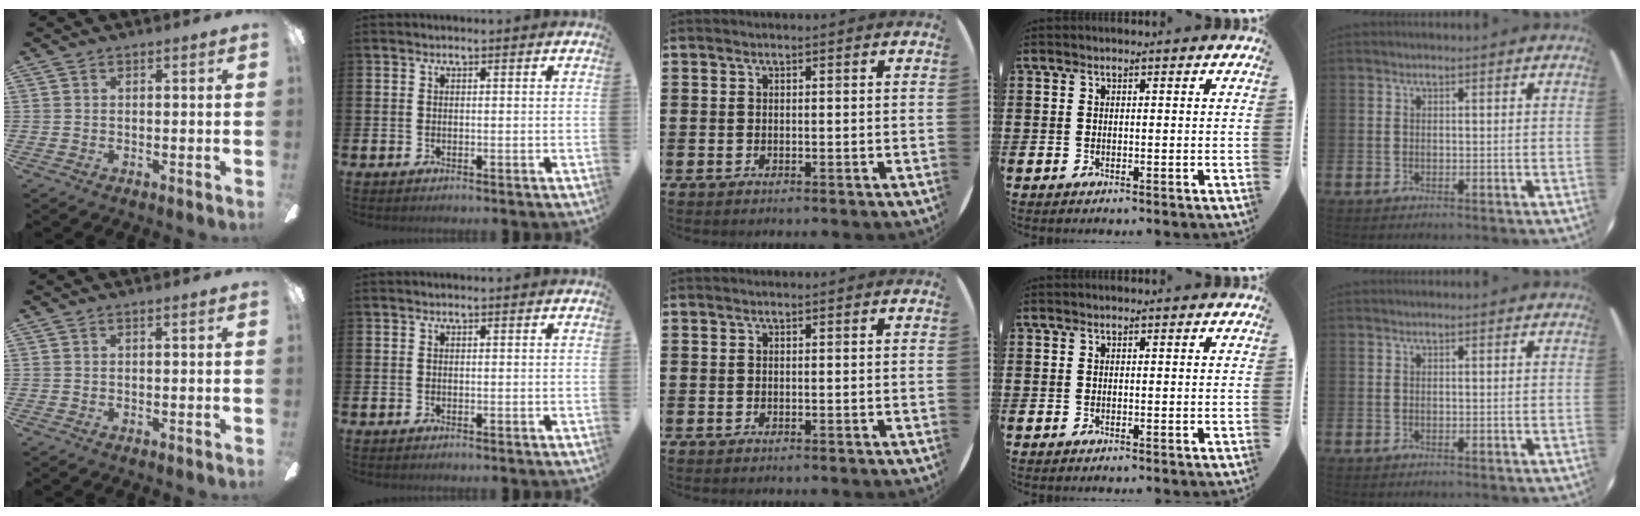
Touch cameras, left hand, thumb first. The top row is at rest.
{}